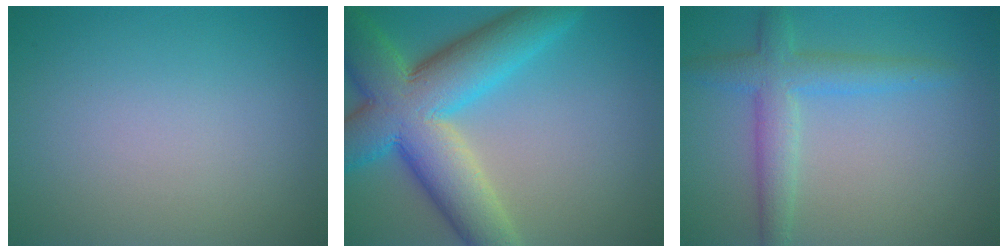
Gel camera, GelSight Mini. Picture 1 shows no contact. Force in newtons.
{"total": 11.9, "press": 11.8, "slide": 0.7}
{"total": 3.9, "press": 3.9, "slide": 0.1}